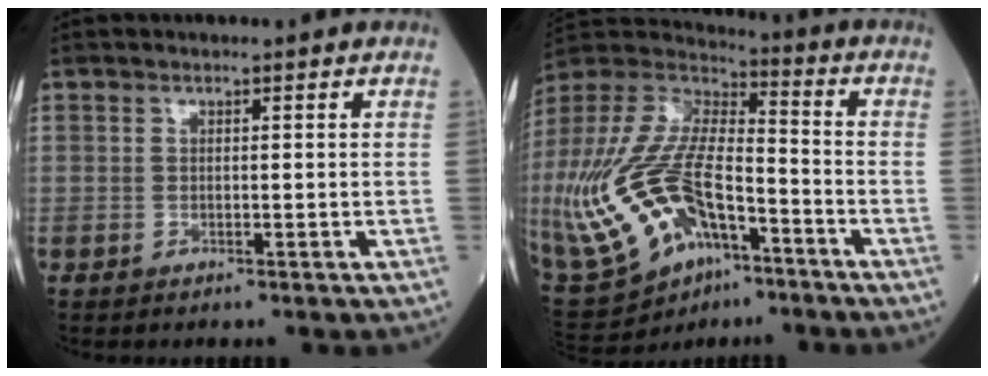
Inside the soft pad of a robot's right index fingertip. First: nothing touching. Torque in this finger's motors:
{"motor_torque": [2.14, 0.00, 1.05, 0.18]}